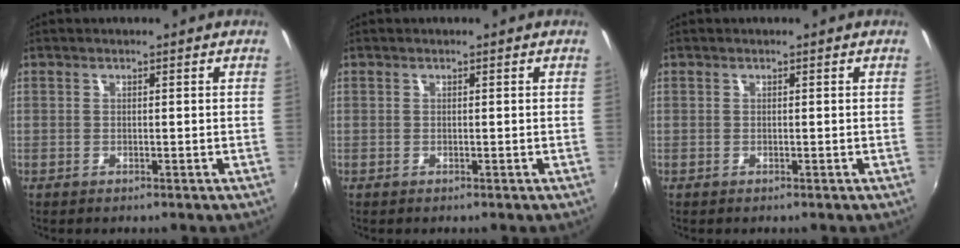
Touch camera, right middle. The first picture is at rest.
{"total": 0.0}
{"total": 0.0}